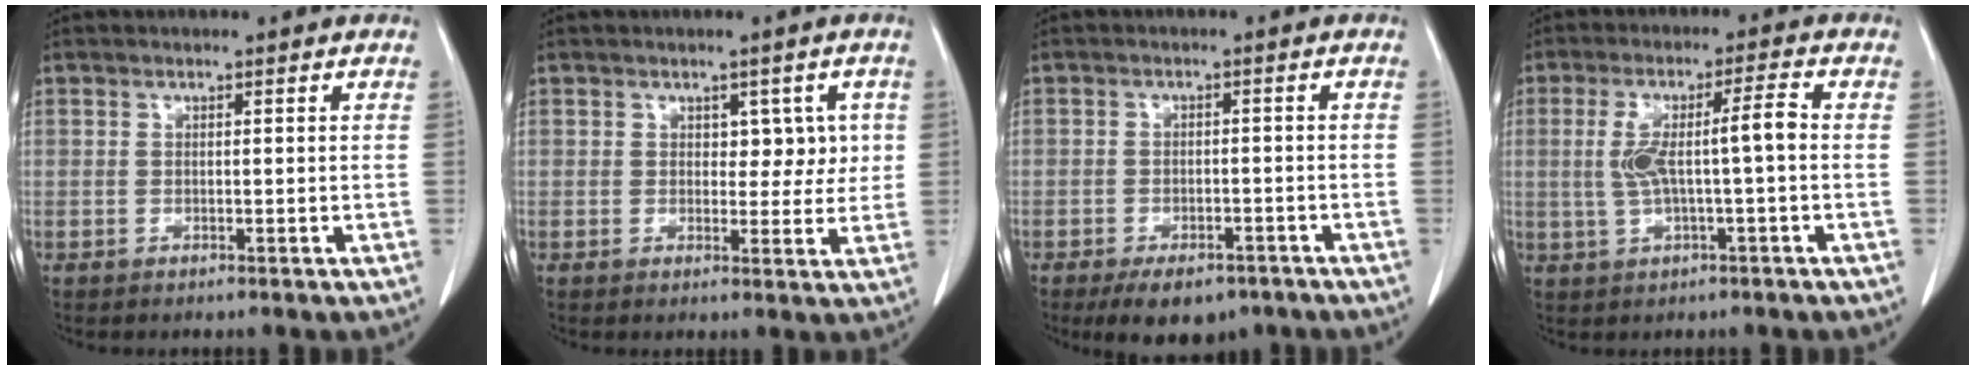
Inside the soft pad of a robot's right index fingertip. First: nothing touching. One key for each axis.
{"total": 3.8, "fx": 1.0, "fy": 2.5, "fz": 2.8, "tx": -0.020, "ty": 0.006, "tz": 0.015}
{"total": 7.9, "fx": -5.8, "fy": 3.8, "fz": 3.8, "tx": -0.049, "ty": 0.002, "tz": -0.082}
{"total": 7.2, "fx": 0.0, "fy": 0.6, "fz": 7.1, "tx": -0.139, "ty": 0.022, "tz": 0.004}